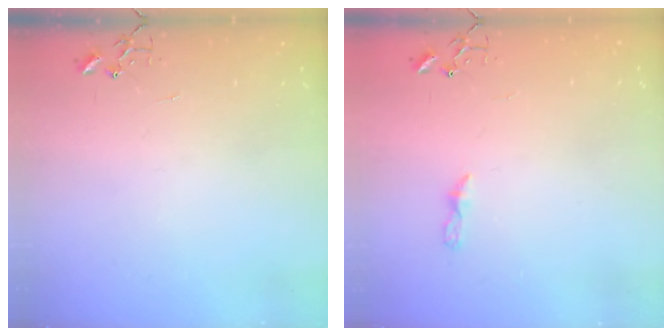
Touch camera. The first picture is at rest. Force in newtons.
{"total": 3.7, "press": 3.7, "slide": 0.4}